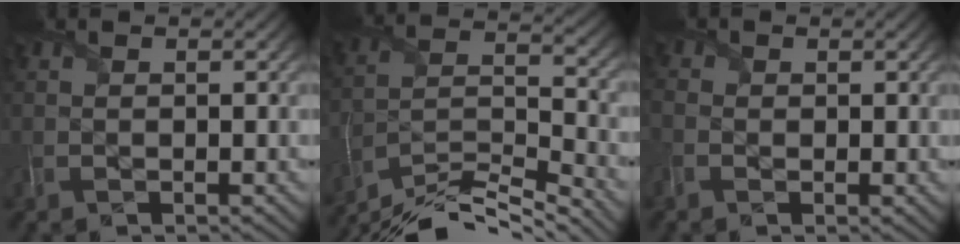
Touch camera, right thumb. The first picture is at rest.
{"total": 12.5, "force": [-11.4, 1.8, 4.8], "torque": [-0.094, 0.004, -0.204]}
{"total": 1.6, "force": [-0.5, 1.5, 0.4], "torque": [-0.013, -0.004, -0.013]}